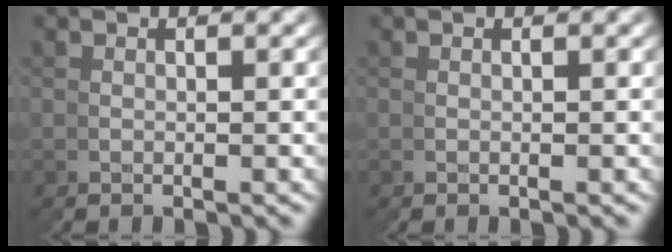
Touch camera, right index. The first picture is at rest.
{"total": 0.0}